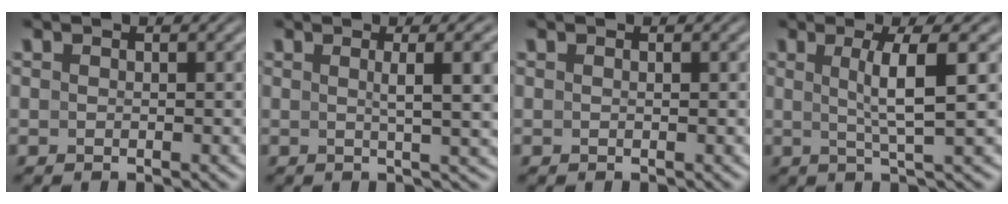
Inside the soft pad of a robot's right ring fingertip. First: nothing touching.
{"total": 3.9, "force": [1.0, -0.4, 3.8], "torque": [-0.045, 0.003, 0.016]}
{"total": 0.0}
{"total": 4.0, "force": [0.8, -0.5, 3.9], "torque": [-0.061, -0.004, 0.019]}